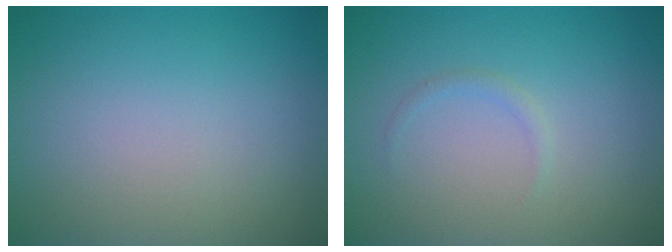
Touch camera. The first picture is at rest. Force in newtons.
{"total": 0.7, "press": 0.7, "slide": 0.1}